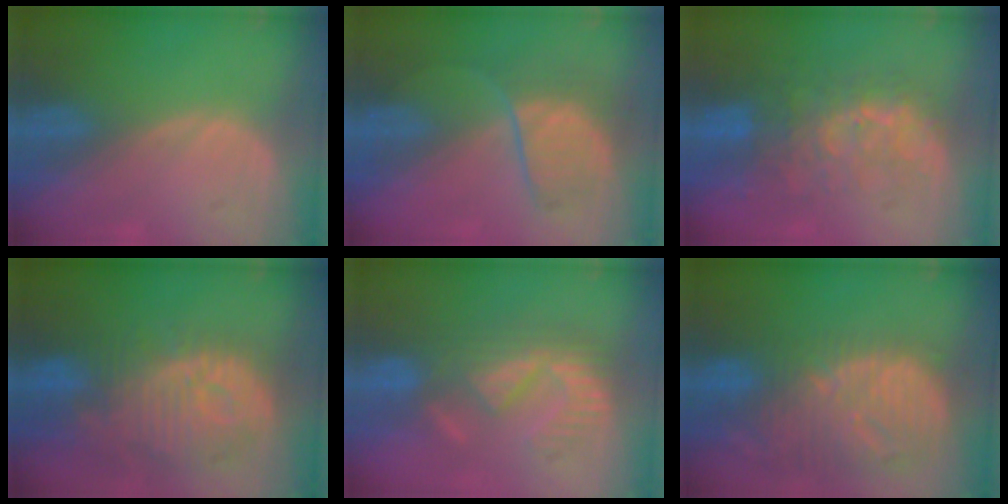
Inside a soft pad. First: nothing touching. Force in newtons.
{"total": 6.6, "press": 6.5, "slide": 1.3}
{"total": 9.9, "press": 8.6, "slide": 4.9}
{"total": 12.6, "press": 11.2, "slide": 5.9}
{"total": 8.4, "press": 8.2, "slide": 1.9}
{"total": 13.0, "press": 11.3, "slide": 6.4}